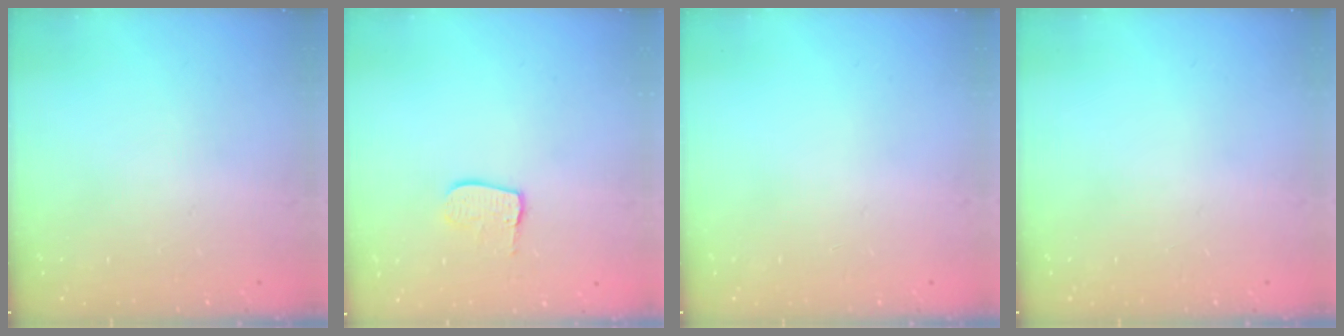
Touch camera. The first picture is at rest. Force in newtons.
{"total": 8.2, "press": 8.2, "slide": 0.7}
{"total": 0.0}
{"total": 0.0}